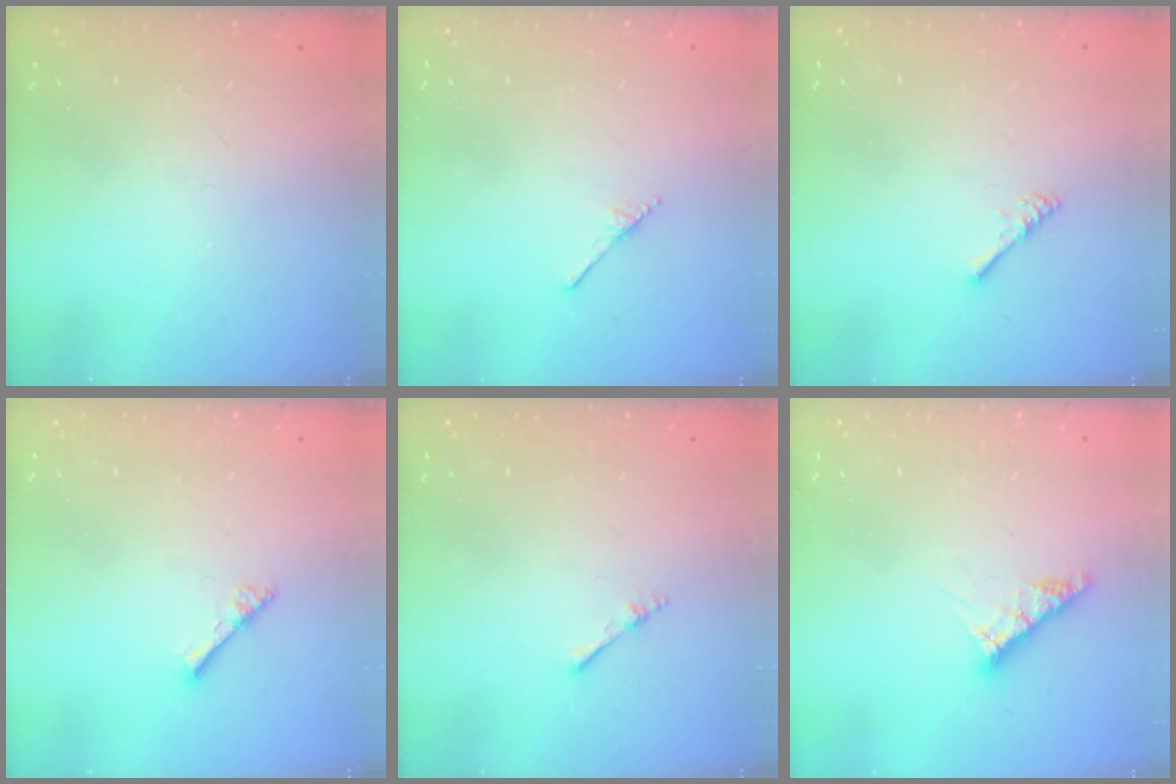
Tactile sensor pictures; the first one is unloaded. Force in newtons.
{"total": 2.5, "press": 2.4, "slide": 0.3}
{"total": 2.4, "press": 2.4, "slide": 0.4}
{"total": 3.3, "press": 3.2, "slide": 0.4}
{"total": 2.2, "press": 2.1, "slide": 0.3}
{"total": 7.9, "press": 7.8, "slide": 0.6}